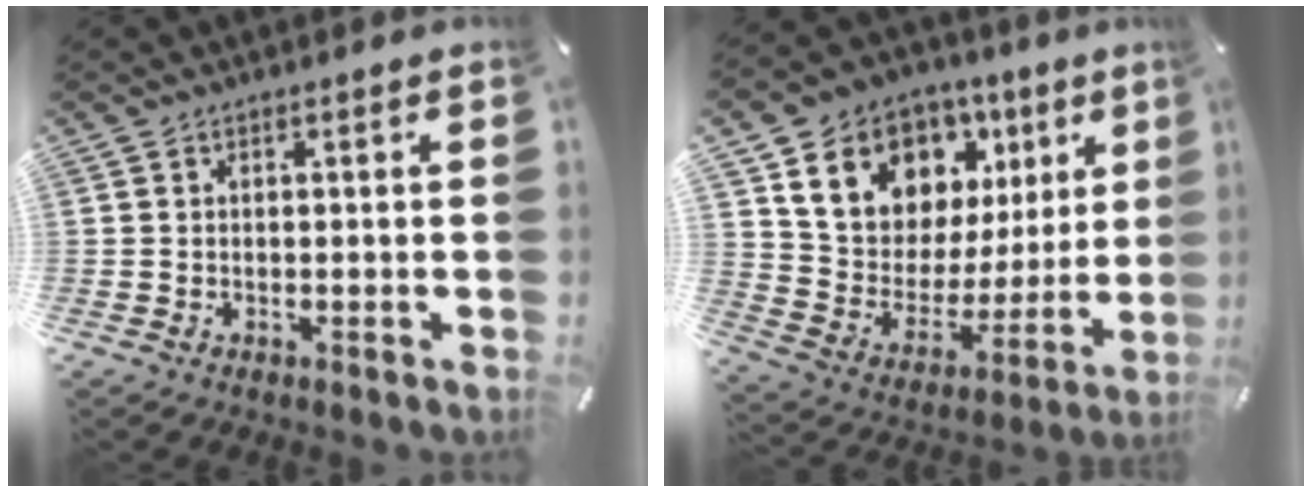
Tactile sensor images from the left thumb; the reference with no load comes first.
{"total": 14.1, "force": [8.2, 10.6, 4.3], "torque": [-0.078, -0.066, 0.156]}